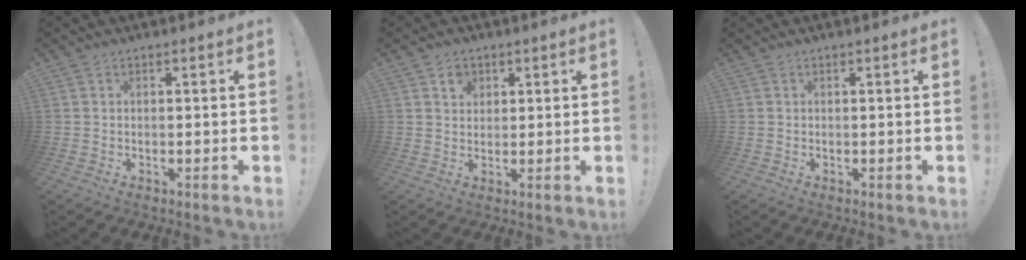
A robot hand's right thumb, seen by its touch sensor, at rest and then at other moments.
{"total": 3.7, "force": [1.9, 3.0, 1.0], "torque": [-0.002, -0.009, 0.030]}
{"total": 0.0}